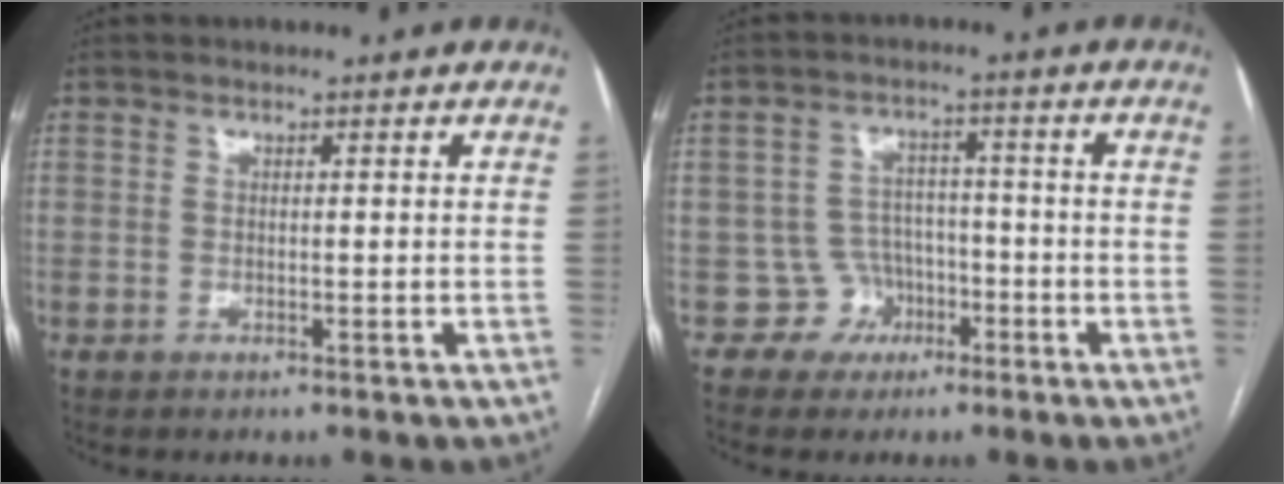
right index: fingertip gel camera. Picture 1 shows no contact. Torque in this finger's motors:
{"motor_torque": [-0.47, 0.31, -0.56, -0.21]}